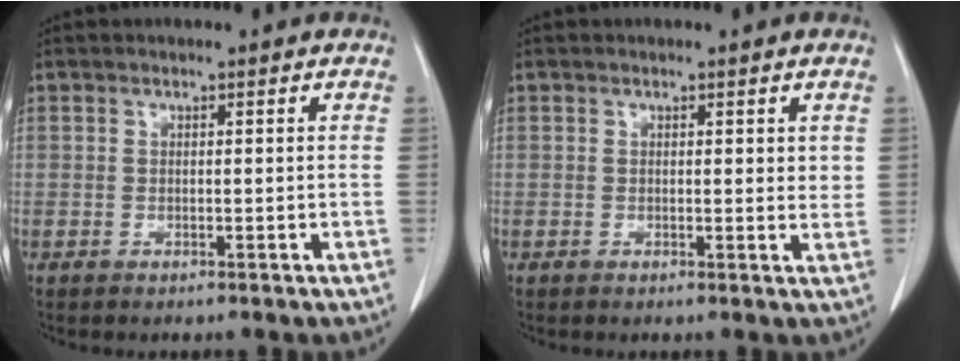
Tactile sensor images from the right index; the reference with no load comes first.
{"total": 1.4, "force": [0.6, 0.5, 1.2], "torque": [-0.010, -0.004, 0.006]}